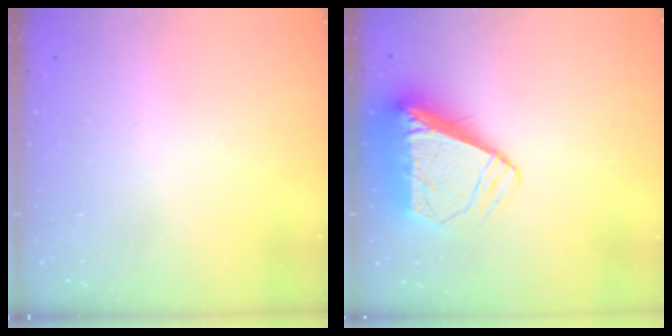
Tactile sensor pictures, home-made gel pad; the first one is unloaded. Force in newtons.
{"total": 10.7, "press": 10.6, "slide": 1.4}